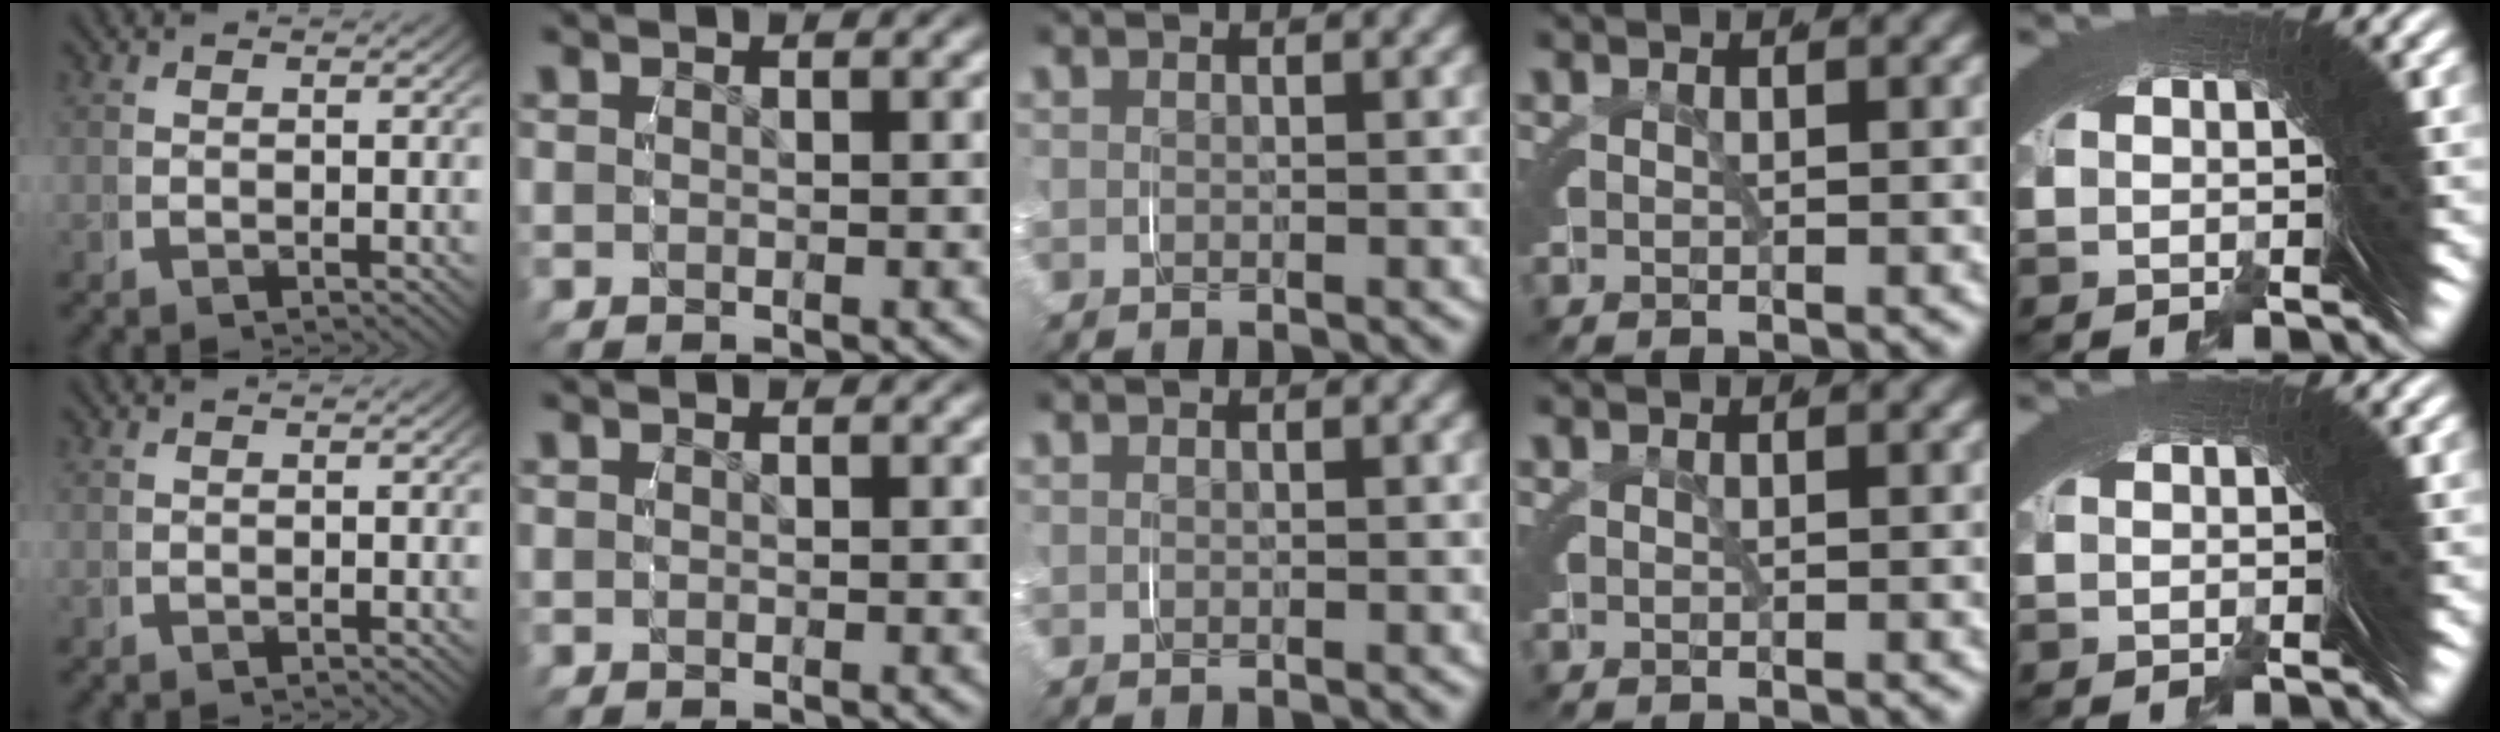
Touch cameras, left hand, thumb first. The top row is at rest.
{}